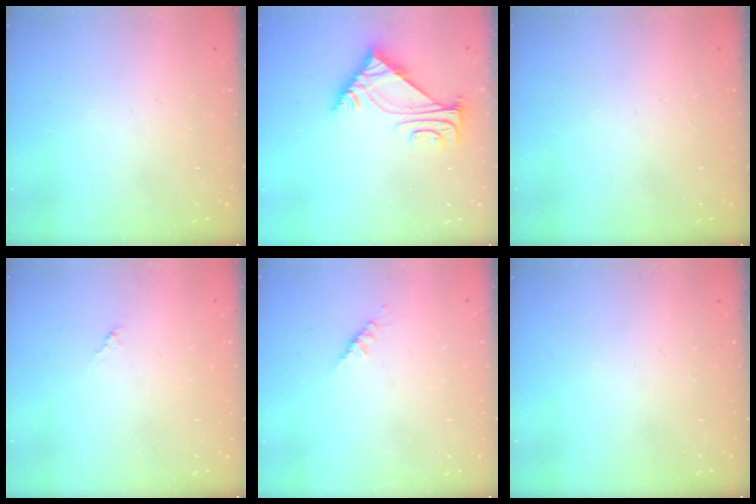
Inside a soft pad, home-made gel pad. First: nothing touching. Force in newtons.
{"total": 6.1, "press": 6.0, "slide": 1.0}
{"total": 0.0}
{"total": 0.0}
{"total": 2.6, "press": 2.6, "slide": 0.5}
{"total": 0.0}